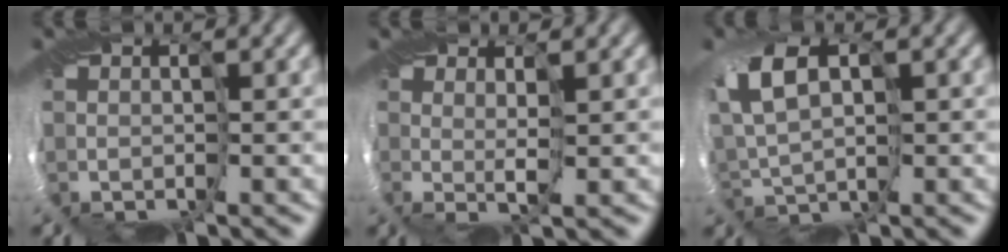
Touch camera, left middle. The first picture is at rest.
{"total": 1.8, "force": [1.1, -1.4, -0.4], "torque": [0.005, -0.003, 0.023]}
{"total": 5.0, "force": [-1.0, 2.8, 3.9], "torque": [-0.079, -0.006, -0.030]}